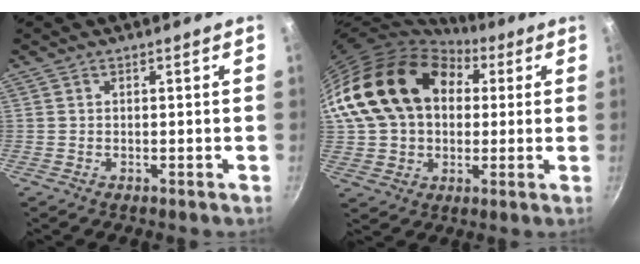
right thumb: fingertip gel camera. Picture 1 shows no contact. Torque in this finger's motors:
{"motor_torque": [0.52, 2.20, 1.51, -0.92, 0.32]}